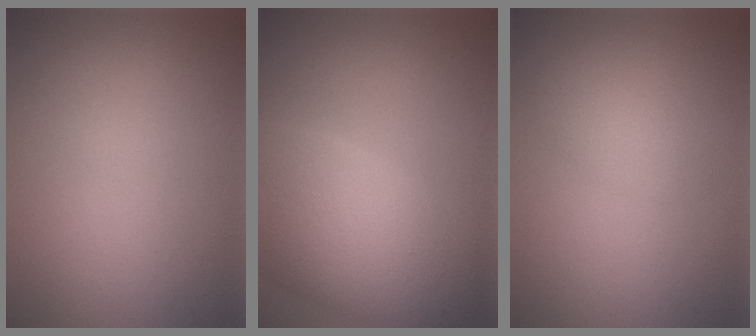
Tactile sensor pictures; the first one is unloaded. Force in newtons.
{"total": 8.6, "press": 8.6, "slide": 0.4}
{"total": 1.4, "press": 1.4, "slide": 0.0}